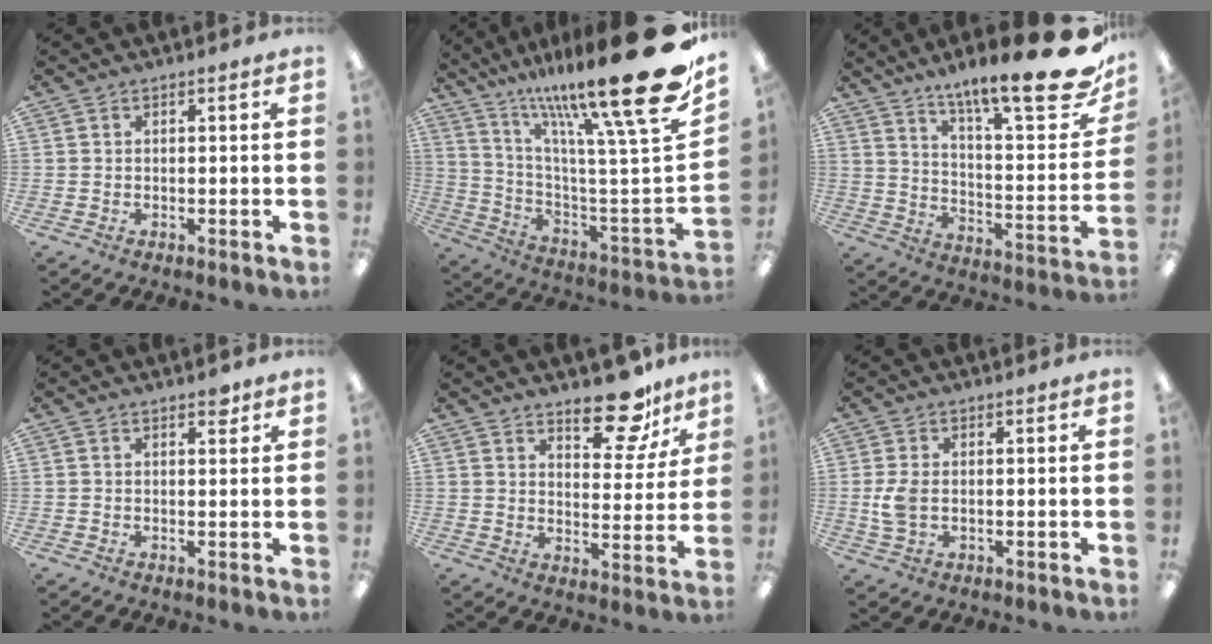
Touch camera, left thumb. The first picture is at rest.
{"total": 26.1, "force": [17.7, 2.6, 19.0], "torque": [-0.271, -0.140, 0.278]}
{"total": 20.2, "force": [15.3, 3.2, 12.8], "torque": [-0.187, -0.115, 0.243]}
{"total": 2.2, "force": [1.6, 1.2, 1.1], "torque": [0.001, -0.008, 0.024]}
{"total": 13.4, "force": [10.4, 5.7, 6.3], "torque": [-0.066, -0.072, 0.180]}
{"total": 5.4, "force": [-0.1, 3.5, 4.1], "torque": [-0.085, -0.002, -0.005]}